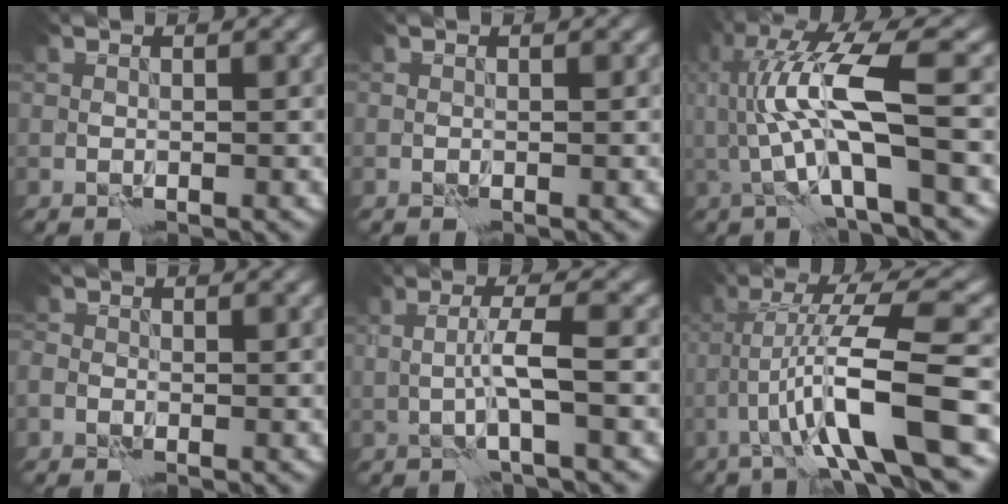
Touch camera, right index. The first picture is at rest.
{"total": 0.0}
{"total": 9.5, "force": [1.2, 2.4, 9.1], "torque": [-0.171, 0.002, 0.027]}
{"total": 0.8, "force": [-0.6, 0.5, 0.2], "torque": [-0.004, -0.002, -0.018]}
{"total": 2.9, "force": [0.1, 0.0, 2.9], "torque": [-0.055, 0.005, -0.001]}
{"total": 8.3, "force": [-2.3, 0.7, 8.0], "torque": [-0.136, 0.018, -0.036]}